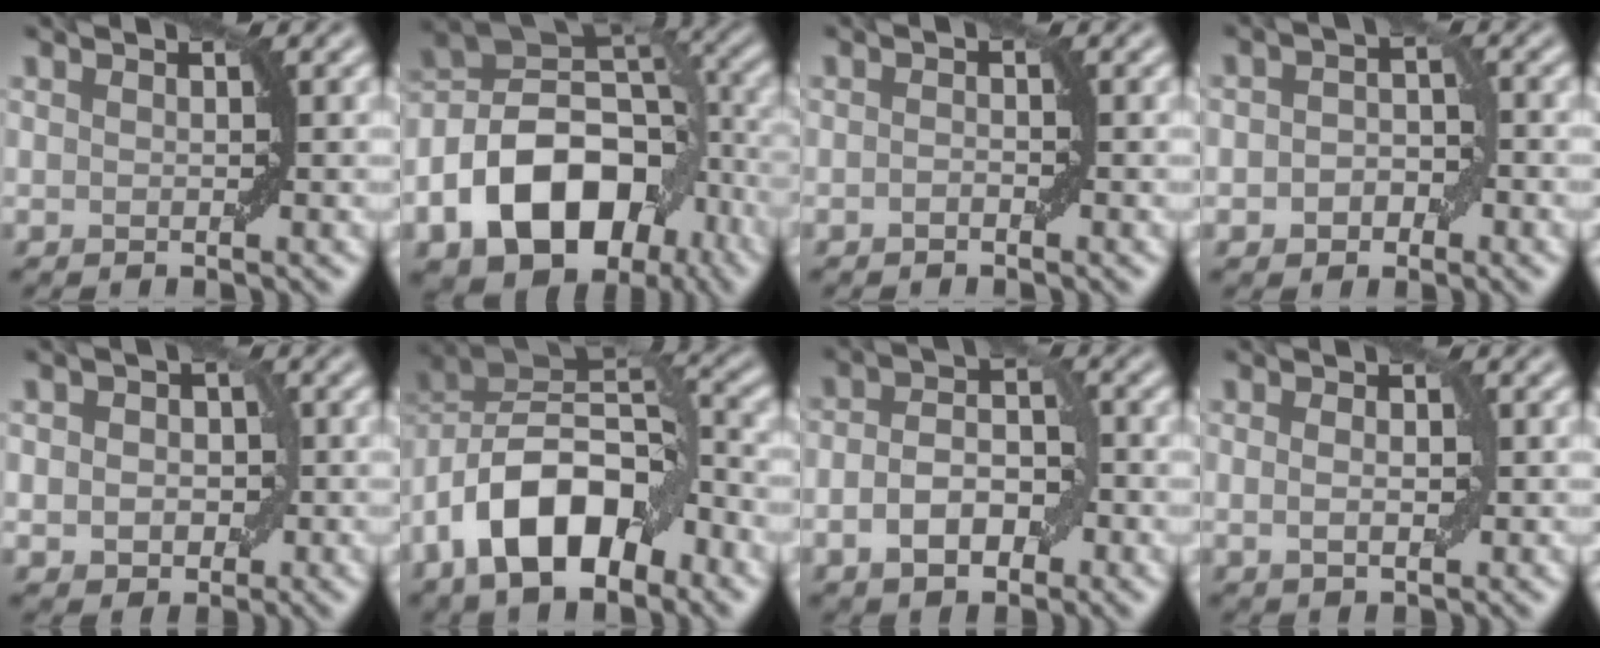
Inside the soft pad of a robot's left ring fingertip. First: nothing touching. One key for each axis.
{"total": 14.2, "fx": -6.0, "fy": 9.5, "fz": 8.7, "tx": -0.159, "ty": 0.003, "tz": -0.110}
{"total": 0.7, "fx": -0.4, "fy": 0.2, "fz": 0.5, "tx": -0.009, "ty": 0.003, "tz": -0.007}
{"total": 2.9, "fx": -0.8, "fy": 2.1, "fz": 1.9, "tx": -0.025, "ty": 0.003, "tz": -0.016}
{"total": 4.1, "fx": 0.0, "fy": 3.2, "fz": 2.6, "tx": -0.019, "ty": 0.008, "tz": -0.013}
{"total": 10.9, "fx": -4.3, "fy": 5.6, "fz": 8.2, "tx": -0.128, "ty": 0.017, "tz": -0.084}
{"total": 4.9, "fx": -1.5, "fy": 2.8, "fz": 3.7, "tx": -0.065, "ty": 0.004, "tz": -0.028}
{"total": 2.4, "fx": 0.3, "fy": 1.4, "fz": 2.0, "tx": -0.024, "ty": 0.001, "tz": 0.001}